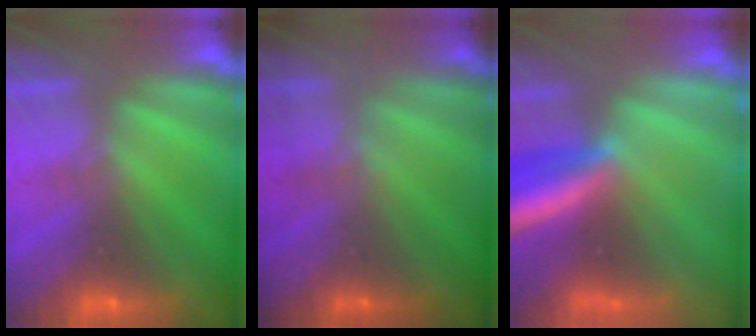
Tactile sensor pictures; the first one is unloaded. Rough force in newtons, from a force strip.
{"total": 1.7}
{"total": 7.3}